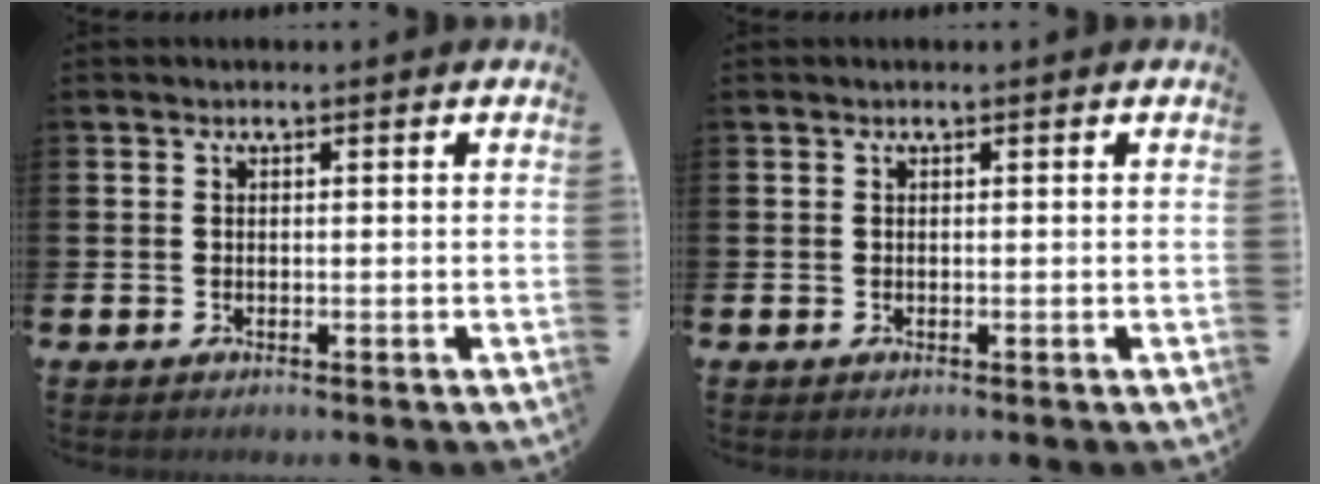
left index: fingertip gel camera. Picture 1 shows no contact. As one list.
[{"total": 0.0}]